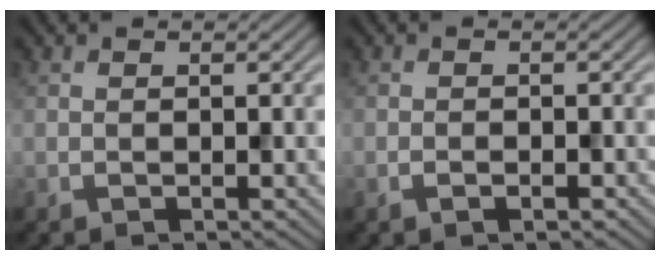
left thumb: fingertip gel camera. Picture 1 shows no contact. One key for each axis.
{"total": 1.0, "fx": -0.8, "fy": 0.2, "fz": 0.5, "tx": -0.013, "ty": 0.001, "tz": -0.013}